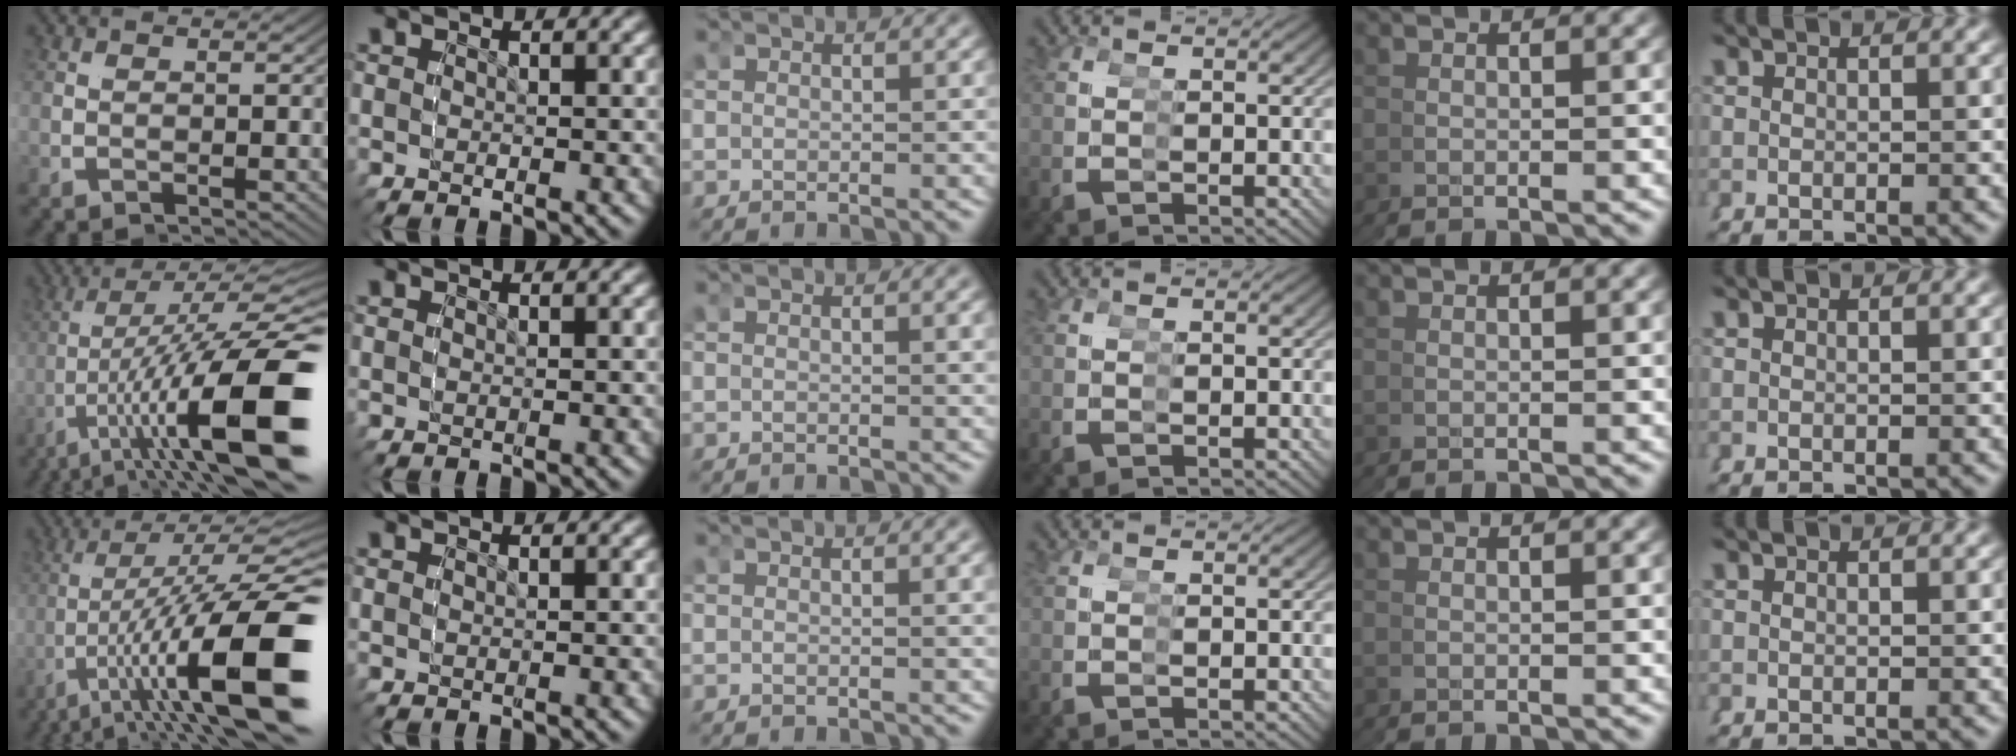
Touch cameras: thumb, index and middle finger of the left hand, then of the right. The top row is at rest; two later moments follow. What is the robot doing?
{"motion": "grasp_and_lifting", "object": "cup"}